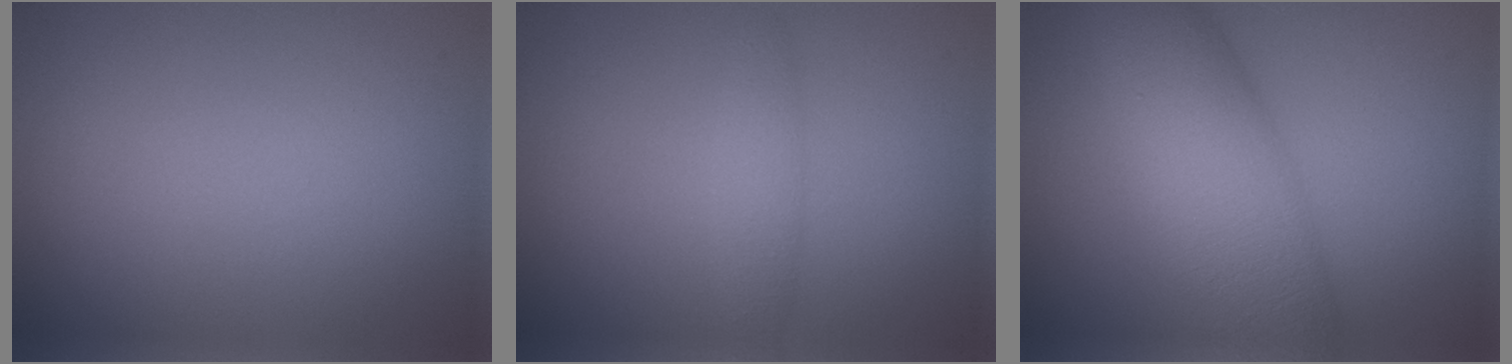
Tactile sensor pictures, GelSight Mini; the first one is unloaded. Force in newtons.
{"total": 1.8, "press": 1.8, "slide": 0.1}
{"total": 9.0, "press": 9.0, "slide": 0.2}